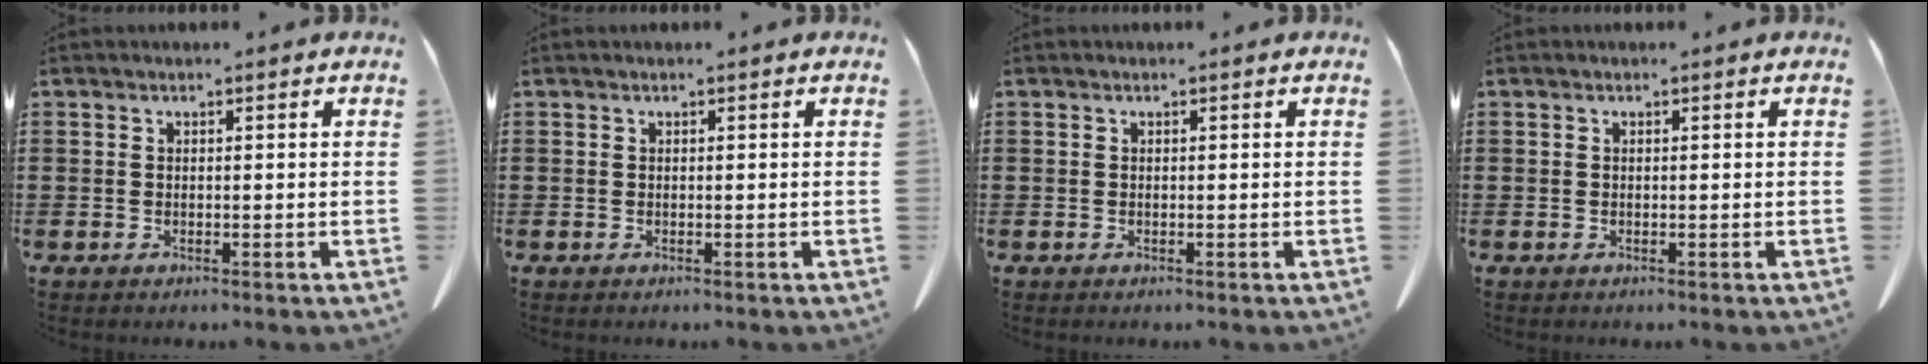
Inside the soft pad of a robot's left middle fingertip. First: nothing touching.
{"total": 0.0}
{"total": 0.0}
{"total": 0.0}